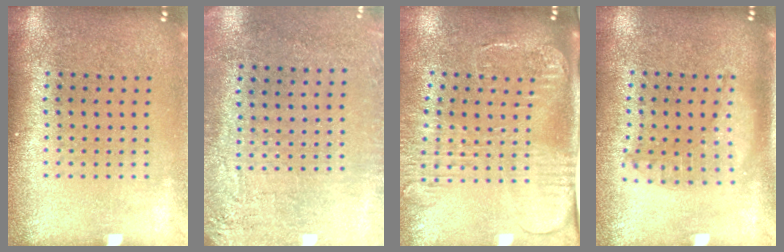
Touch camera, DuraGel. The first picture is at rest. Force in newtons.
{"total": 2.7, "press": 2.3, "slide": 1.4}
{"total": 2.7, "press": 2.0, "slide": 1.7}
{"total": 1.3, "press": 1.3, "slide": 0.2}